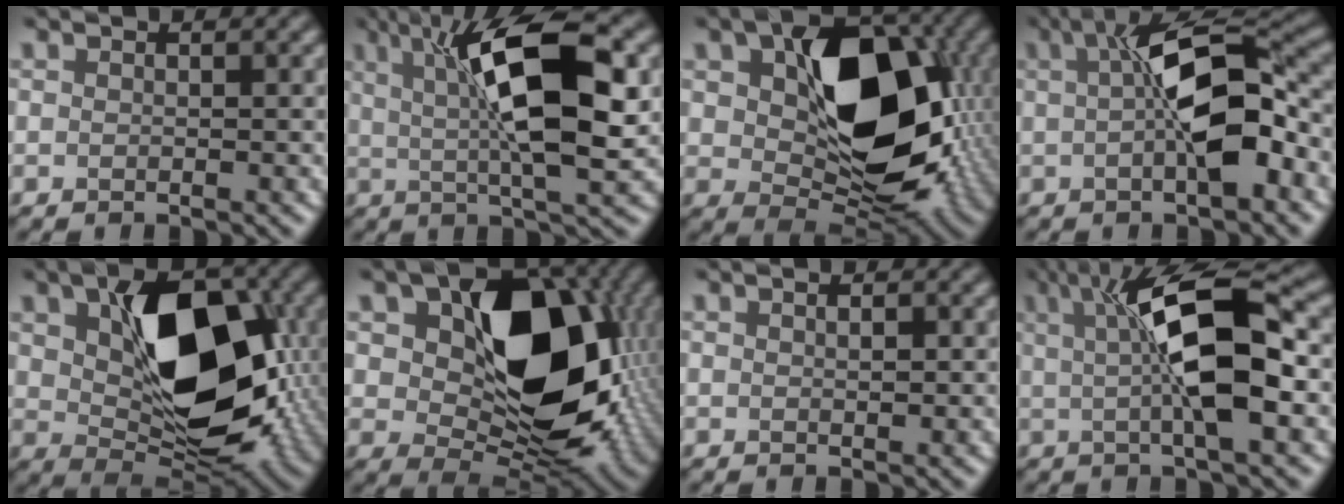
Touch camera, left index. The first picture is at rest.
{"total": 11.2, "force": [2.1, 3.3, 10.5], "torque": [-0.161, 0.009, 0.035]}
{"total": 13.3, "force": [1.3, 8.6, 10.0], "torque": [-0.150, -0.009, 0.034]}
{"total": 8.3, "force": [-0.4, 2.9, 7.8], "torque": [-0.117, 0.007, -0.009]}
{"total": 12.0, "force": [1.4, 7.5, 9.3], "torque": [-0.136, -0.006, 0.036]}
{"total": 14.6, "force": [2.0, 9.7, 10.7], "torque": [-0.156, -0.012, 0.044]}
{"total": 0.8, "force": [-0.1, 0.4, 0.6], "torque": [-0.008, -0.004, 0.006]}
{"total": 9.7, "force": [0.9, 2.7, 9.2], "torque": [-0.141, 0.011, 0.013]}